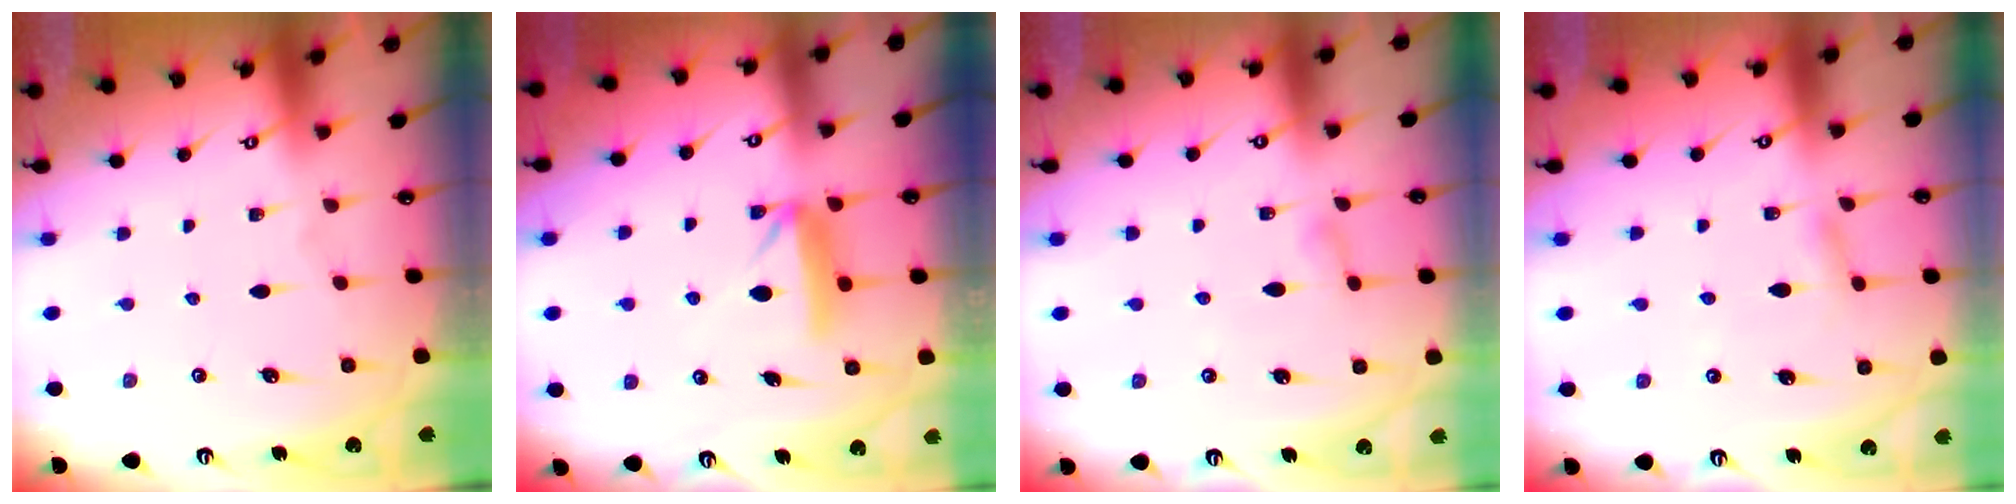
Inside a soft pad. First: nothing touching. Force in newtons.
{"total": 8.6, "press": 8.6, "slide": 0.6}
{"total": 5.6, "press": 5.6, "slide": 0.6}
{"total": 4.7, "press": 4.7, "slide": 0.4}